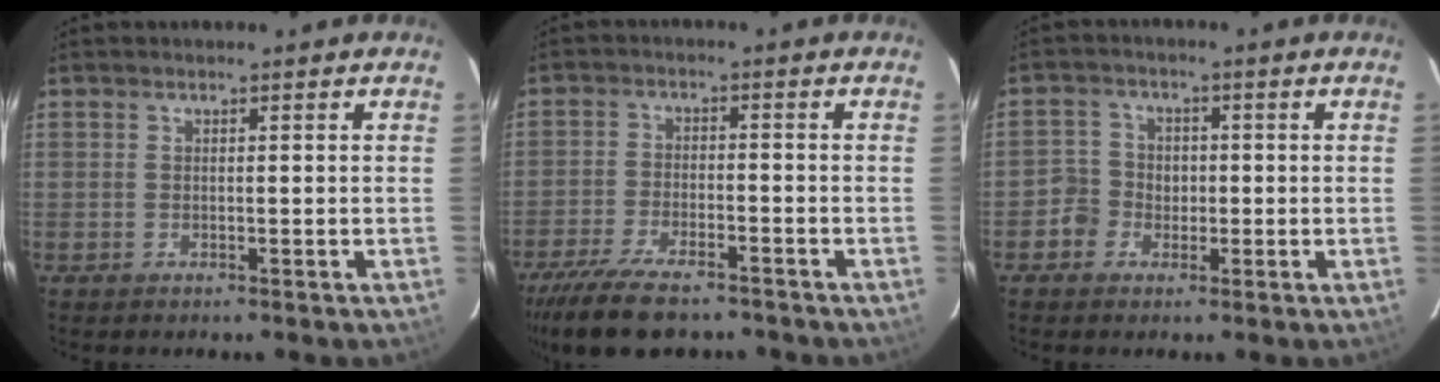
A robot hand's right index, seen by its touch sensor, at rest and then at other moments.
{"total": 13.7, "force": [-11.0, 4.2, 7.0], "torque": [-0.159, -0.033, -0.187]}
{"total": 4.3, "force": [-1.3, 4.1, 0.6], "torque": [-0.002, 0.012, -0.028]}